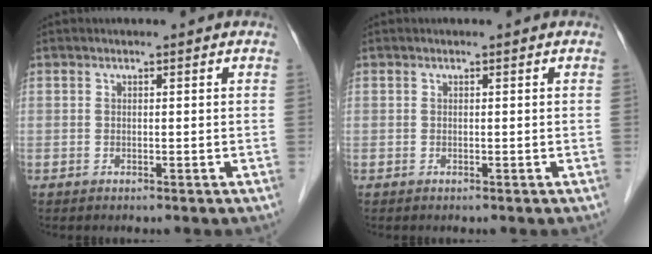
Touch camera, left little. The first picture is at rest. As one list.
[{"total": 0.0}]